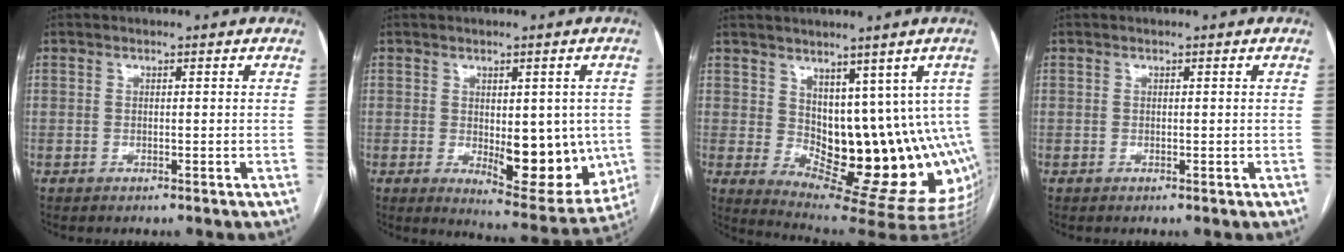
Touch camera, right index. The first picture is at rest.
{"total": 13.3, "force": [-1.4, 5.6, 12.0], "torque": [-0.143, -0.017, -0.002]}
{"total": 14.6, "force": [1.5, 6.7, 12.9], "torque": [-0.151, -0.003, 0.038]}
{"total": 0.0}